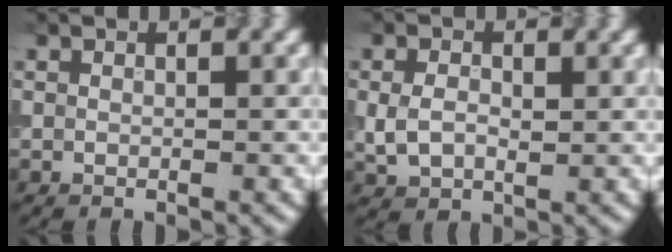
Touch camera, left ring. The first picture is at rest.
{"total": 2.9, "force": [0.2, 2.0, 2.1], "torque": [-0.048, -0.002, 0.004]}